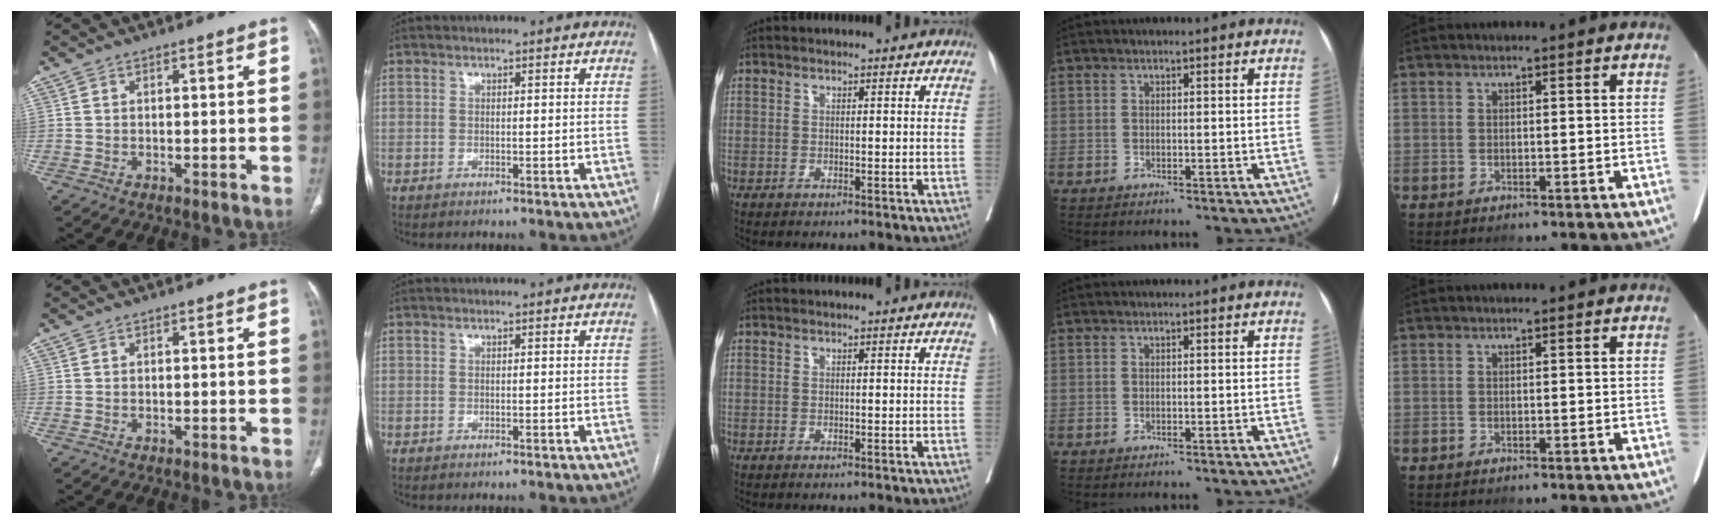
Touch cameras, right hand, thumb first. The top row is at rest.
{}